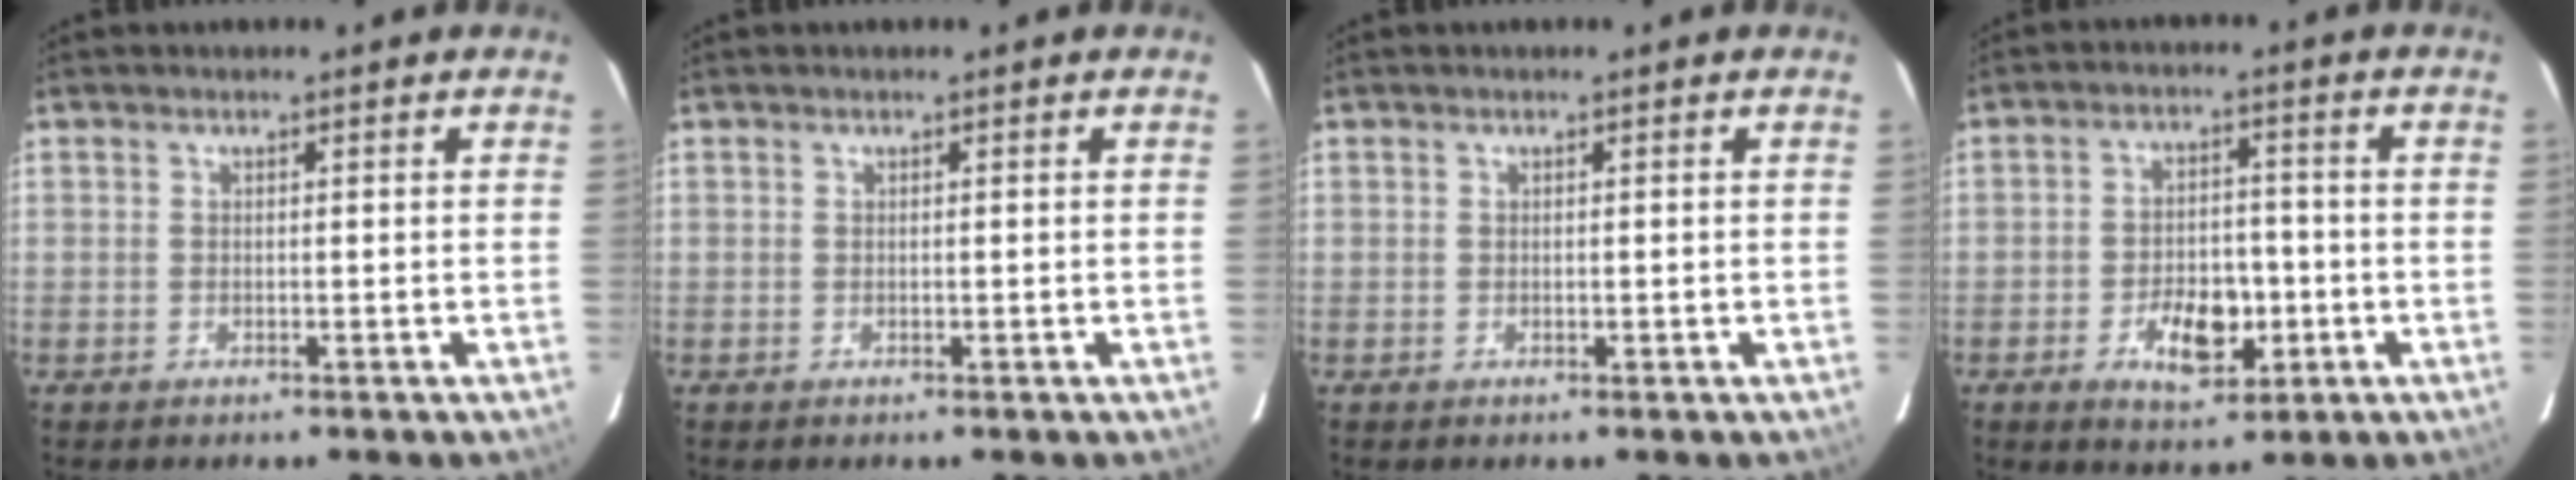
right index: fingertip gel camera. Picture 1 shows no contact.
{"total": 0.0}
{"total": 0.0}
{"total": 7.5, "force": [-2.6, 3.9, 5.8], "torque": [-0.099, 0.005, -0.037]}